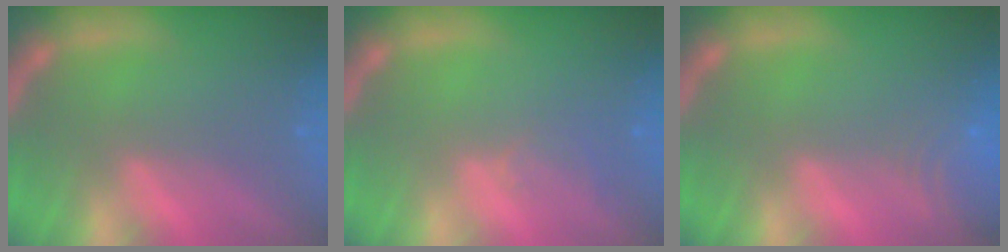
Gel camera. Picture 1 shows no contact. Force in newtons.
{"total": 1.5}
{"total": 5.0}